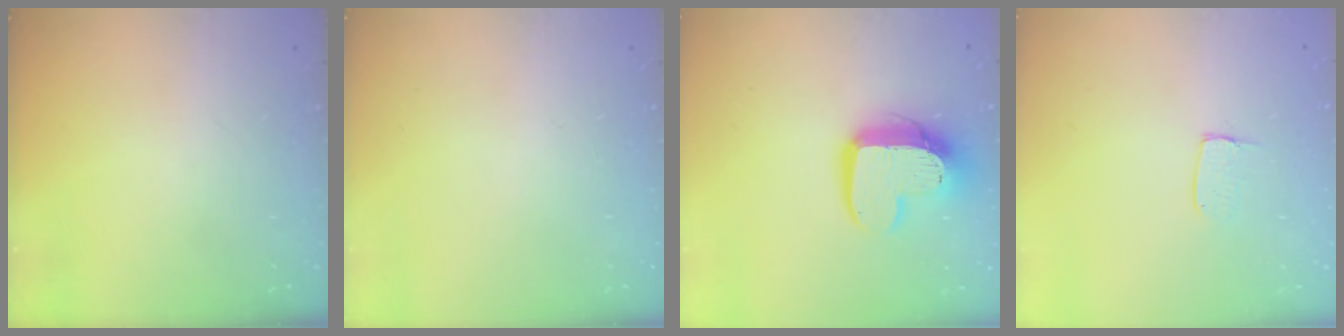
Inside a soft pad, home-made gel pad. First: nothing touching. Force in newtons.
{"total": 0.0}
{"total": 14.4, "press": 14.3, "slide": 1.2}
{"total": 4.4, "press": 4.4, "slide": 0.3}